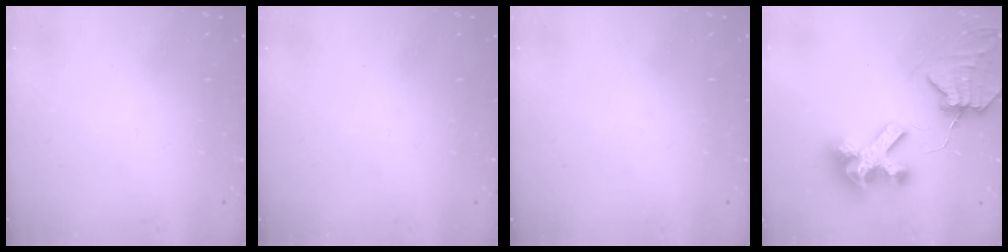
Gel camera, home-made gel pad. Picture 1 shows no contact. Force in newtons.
{"total": 0.0}
{"total": 0.0}
{"total": 9.1, "press": 9.0, "slide": 1.3}